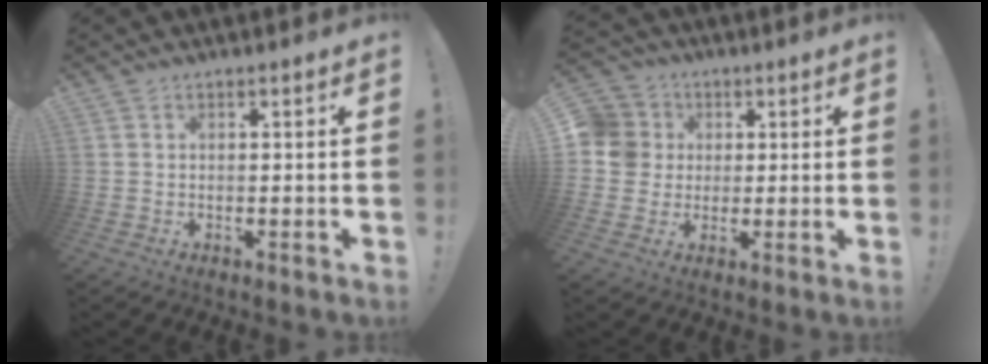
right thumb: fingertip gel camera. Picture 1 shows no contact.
{"total": 9.3, "force": [0.8, 9.0, 2.3], "torque": [-0.046, 0.006, 0.019]}